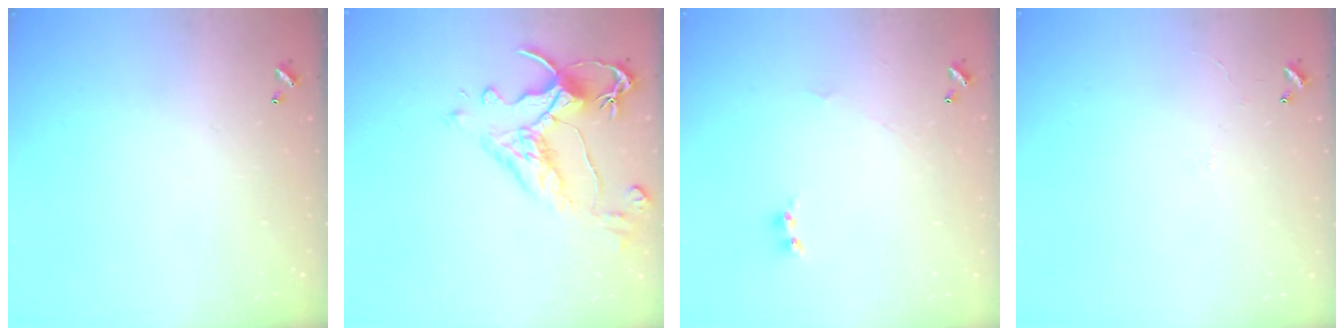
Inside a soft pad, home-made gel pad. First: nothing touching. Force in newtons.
{"total": 4.5, "press": 4.2, "slide": 1.5}
{"total": 1.7, "press": 1.6, "slide": 0.6}
{"total": 1.8, "press": 1.7, "slide": 0.4}